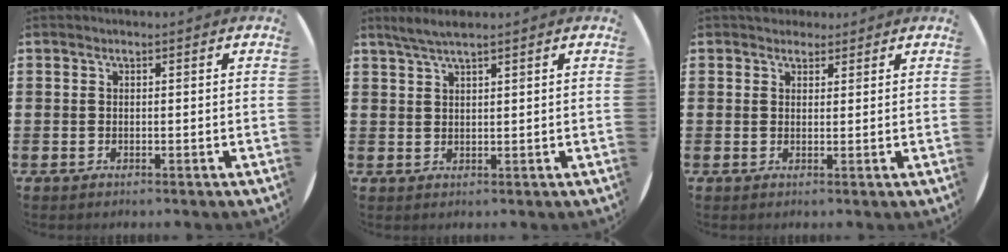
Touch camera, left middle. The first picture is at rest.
{"total": 2.4, "force": [2.0, 0.0, 1.4], "torque": [-0.029, 0.003, 0.036]}
{"total": 2.0, "force": [1.8, 0.9, 0.0], "torque": [0.005, 0.003, 0.034]}